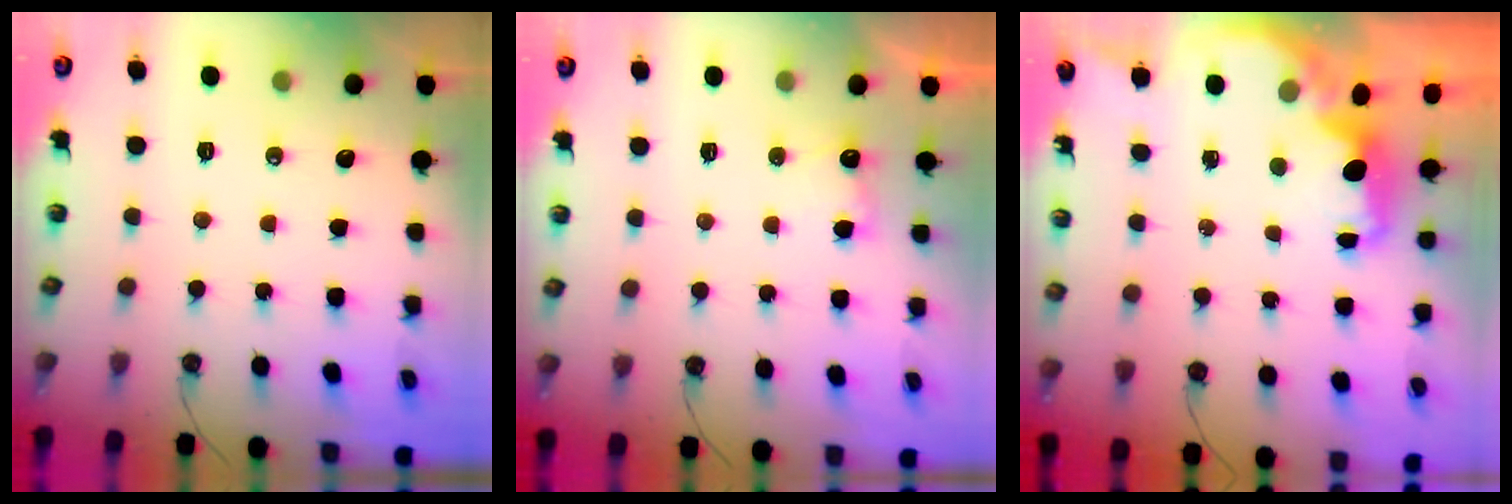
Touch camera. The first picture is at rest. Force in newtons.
{"total": 4.8, "press": 4.6, "slide": 1.1}
{"total": 2.2, "press": 2.0, "slide": 0.7}